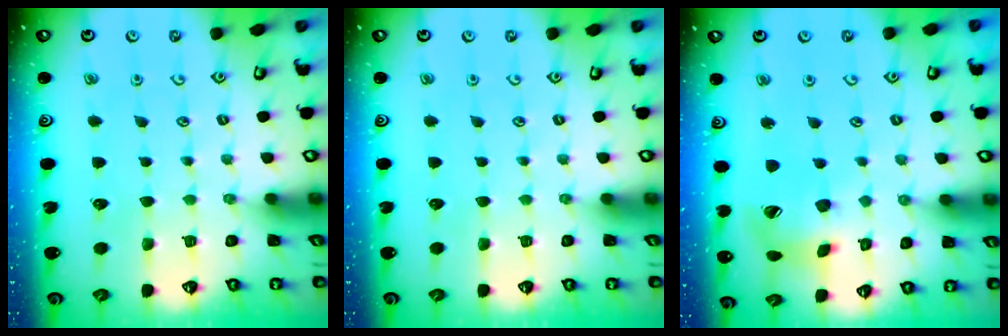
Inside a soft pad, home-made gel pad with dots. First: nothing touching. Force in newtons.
{"total": 0.0}
{"total": 12.6, "press": 12.5, "slide": 1.5}